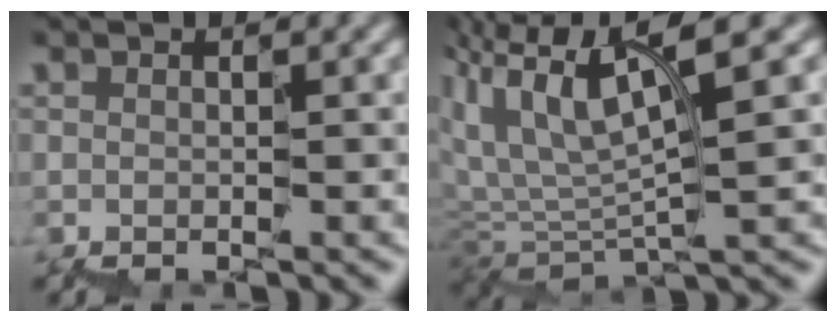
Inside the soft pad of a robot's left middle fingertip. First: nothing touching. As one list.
[{"total": 5.2, "force": [3.5, 1.0, 3.6], "torque": [-0.083, 0.014, 0.068]}]